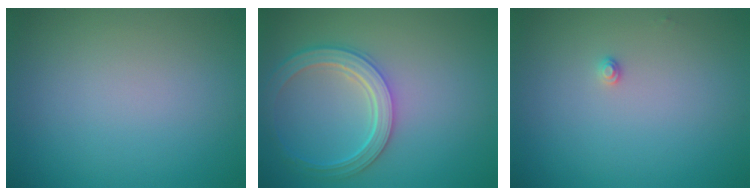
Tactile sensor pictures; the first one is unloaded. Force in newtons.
{"total": 4.5, "press": 4.0, "slide": 2.0}
{"total": 0.8, "press": 0.8, "slide": 0.0}